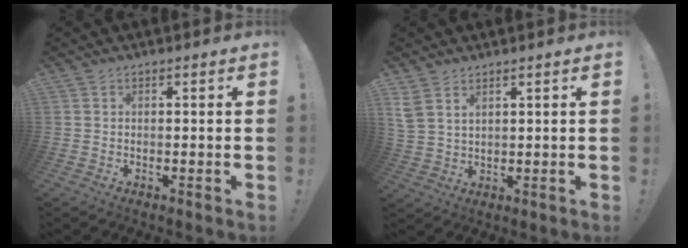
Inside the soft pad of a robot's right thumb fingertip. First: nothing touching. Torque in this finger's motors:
{"motor_torque": [-0.27, 0.27, -0.07, 0.06, -0.05]}